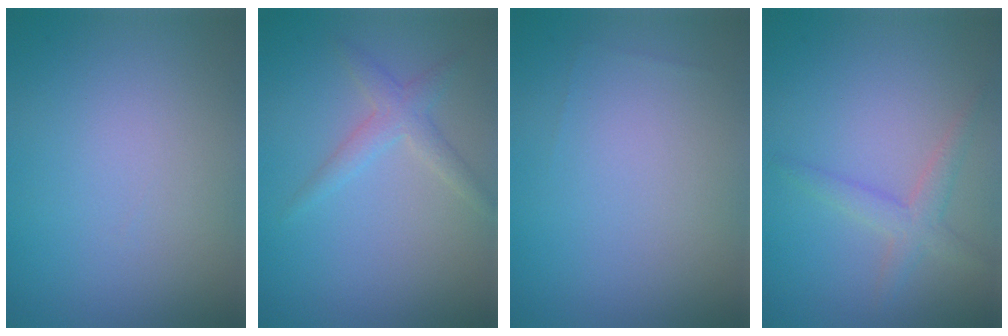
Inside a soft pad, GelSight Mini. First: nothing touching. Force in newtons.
{"total": 2.1, "press": 2.1, "slide": 0.1}
{"total": 0.0}
{"total": 2.2, "press": 2.2, "slide": 0.1}